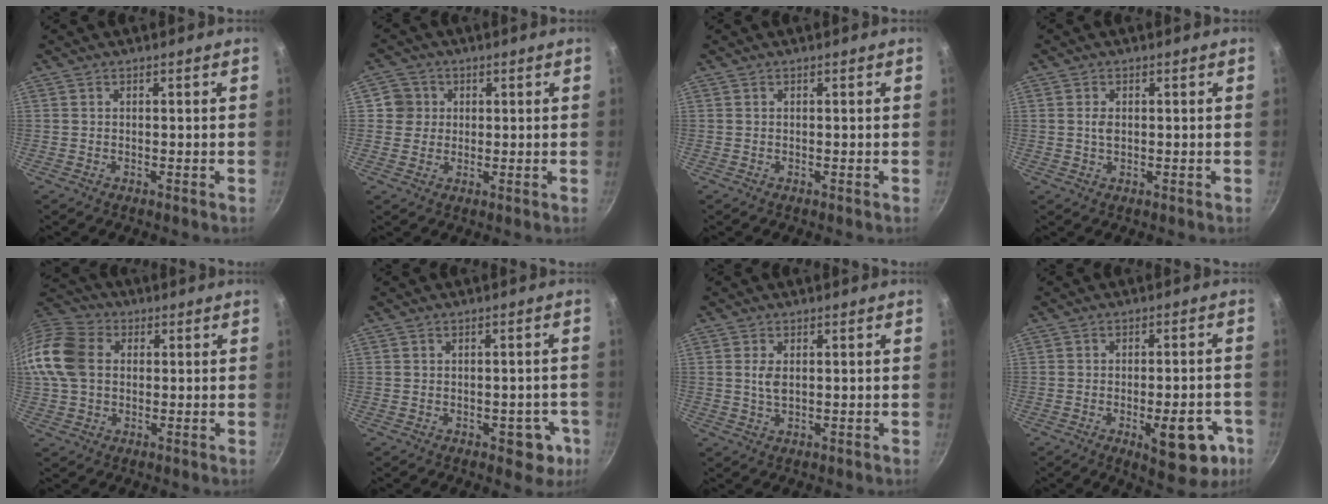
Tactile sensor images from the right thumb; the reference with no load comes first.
{"total": 4.5, "force": [0.8, 4.4, 0.7], "torque": [0.029, 0.005, 0.006]}
{"total": 0.0}
{"total": 1.9, "force": [0.2, 1.2, 1.4], "torque": [-0.025, -0.001, 0.003]}
{"total": 14.6, "force": [1.8, 11.1, 9.2], "torque": [-0.180, 0.022, 0.018]}
{"total": 5.5, "force": [-1.9, 3.6, 3.7], "torque": [-0.004, 0.022, -0.014]}
{"total": 2.8, "force": [0.6, 1.5, 2.3], "torque": [-0.042, -0.005, 0.012]}
{"total": 12.4, "force": [-4.5, 5.3, 10.3], "torque": [-0.092, 0.017, -0.051]}